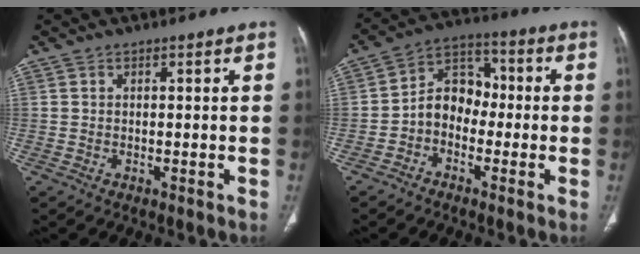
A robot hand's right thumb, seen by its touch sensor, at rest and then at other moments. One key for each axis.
{"total": 8.4, "fx": -2.0, "fy": 6.5, "fz": 4.9, "tx": -0.053, "ty": 0.039, "tz": -0.052}